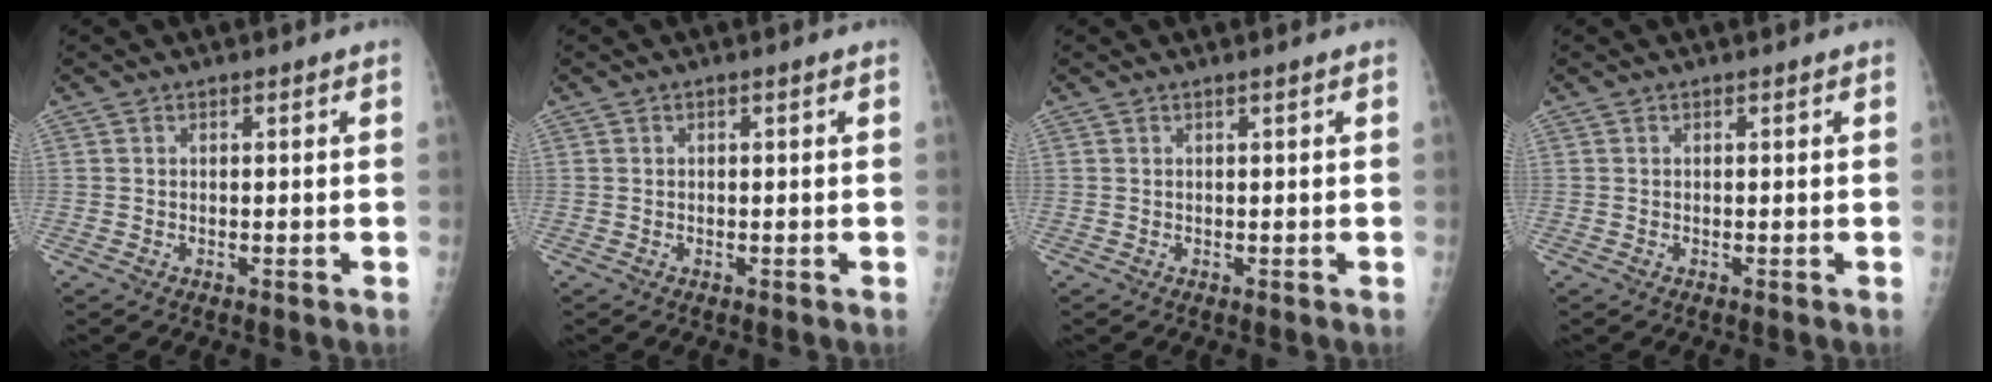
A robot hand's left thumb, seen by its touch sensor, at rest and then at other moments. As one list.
[{"total": 0.0}, {"total": 0.0}, {"total": 0.0}]